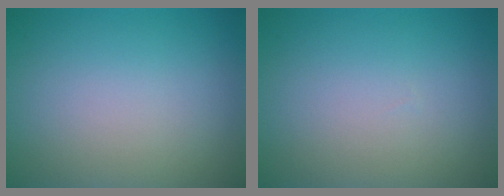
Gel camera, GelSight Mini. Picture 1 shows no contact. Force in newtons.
{"total": 0.0}